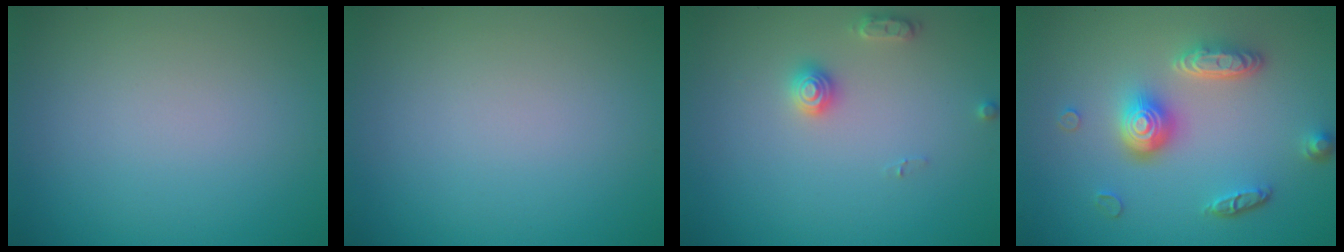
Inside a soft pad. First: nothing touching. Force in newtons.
{"total": 0.0}
{"total": 2.0, "press": 2.0, "slide": 0.3}
{"total": 4.7, "press": 3.7, "slide": 3.0}